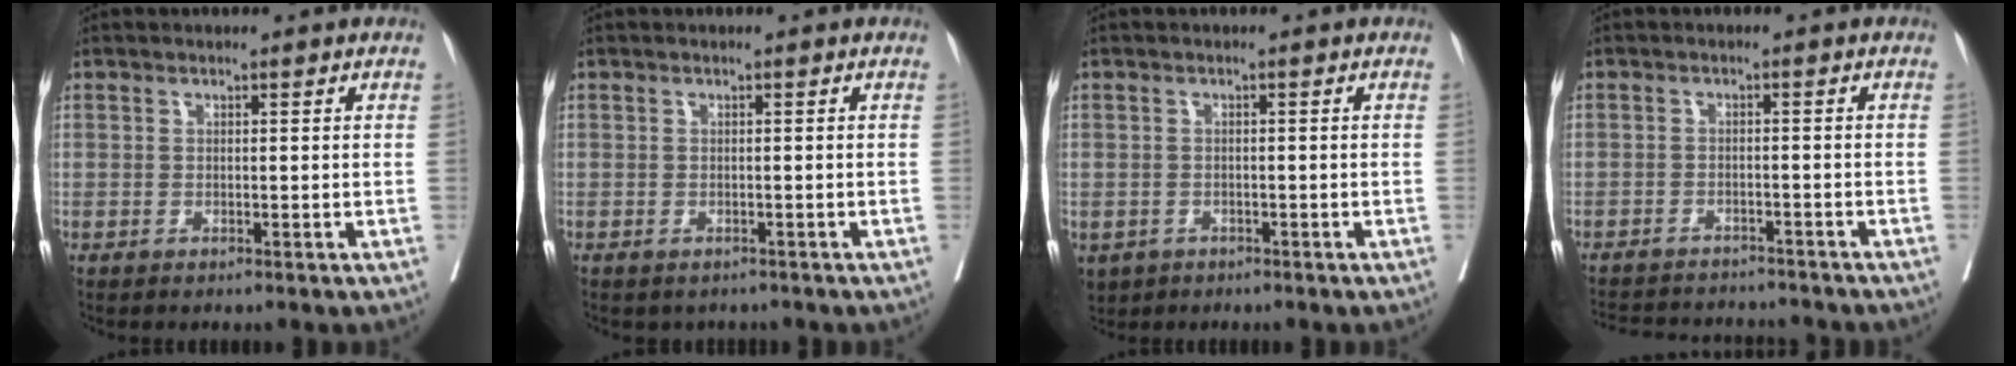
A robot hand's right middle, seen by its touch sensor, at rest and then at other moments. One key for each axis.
{"total": 1.6, "fx": -1.2, "fy": 0.9, "fz": 0.2, "tx": 0.000, "ty": 0.000, "tz": -0.015}
{"total": 5.9, "fx": -3.1, "fy": 4.6, "fz": 1.9, "tx": -0.052, "ty": -0.002, "tz": -0.042}
{"total": 11.6, "fx": -11.0, "fy": 2.6, "fz": 2.8, "tx": -0.053, "ty": 0.008, "tz": -0.143}